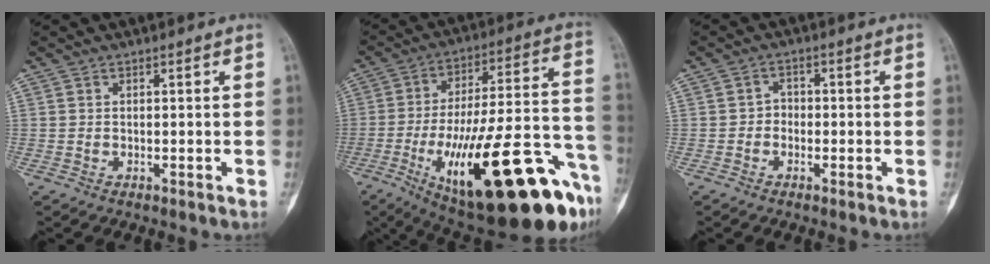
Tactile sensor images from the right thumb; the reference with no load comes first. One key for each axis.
{"total": 33.4, "fx": -14.8, "fy": 9.4, "fz": 28.4, "tx": -0.382, "ty": 0.049, "tz": -0.215}
{"total": 2.2, "fx": -0.7, "fy": 1.9, "fz": 0.8, "tx": 0.010, "ty": 0.010, "tz": -0.021}